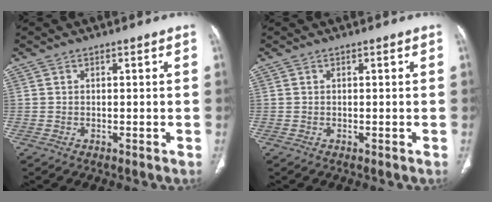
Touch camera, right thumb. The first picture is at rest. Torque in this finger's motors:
{"motor_torque": [0.00, 0.00, -0.03, 0.02, 0.00]}